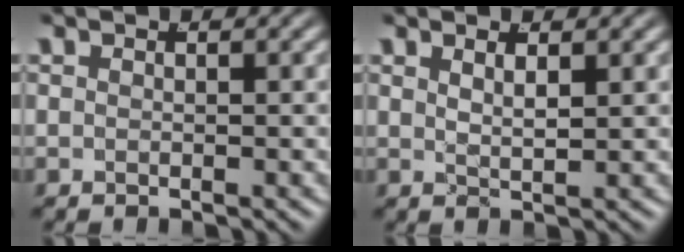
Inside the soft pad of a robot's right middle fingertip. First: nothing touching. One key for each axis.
{"total": 1.6, "fx": 0.9, "fy": -0.3, "fz": 1.3, "tx": -0.022, "ty": -0.010, "tz": 0.027}